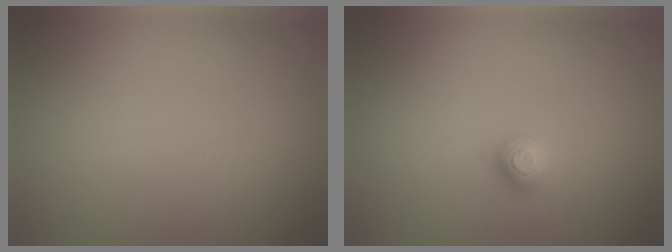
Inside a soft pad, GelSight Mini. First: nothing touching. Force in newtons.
{"total": 1.1, "press": 1.1, "slide": 0.2}